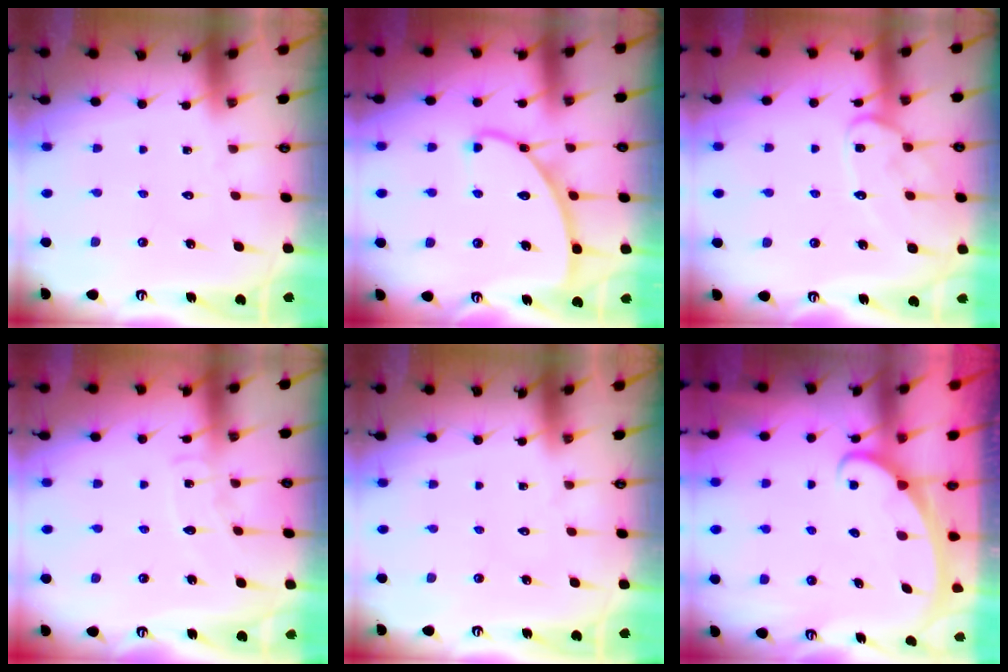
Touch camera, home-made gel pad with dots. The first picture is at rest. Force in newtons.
{"total": 8.7, "press": 8.6, "slide": 0.2}
{"total": 13.5, "press": 13.5, "slide": 1.1}
{"total": 6.4, "press": 6.3, "slide": 0.6}
{"total": 0.0}
{"total": 2.6, "press": 2.6, "slide": 0.3}